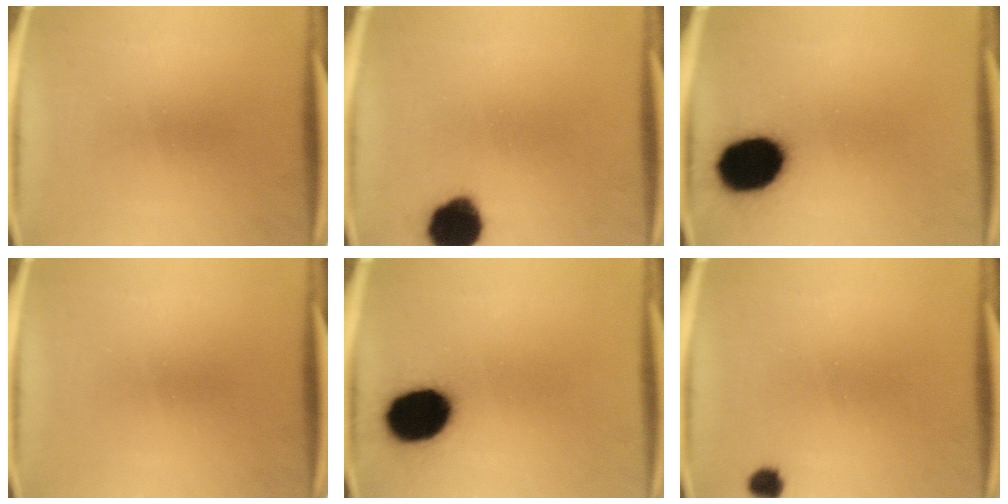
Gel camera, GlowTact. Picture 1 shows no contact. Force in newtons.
{"total": 11.4}
{"total": 17.7}
{"total": 0.0}
{"total": 16.0}
{"total": 2.3}